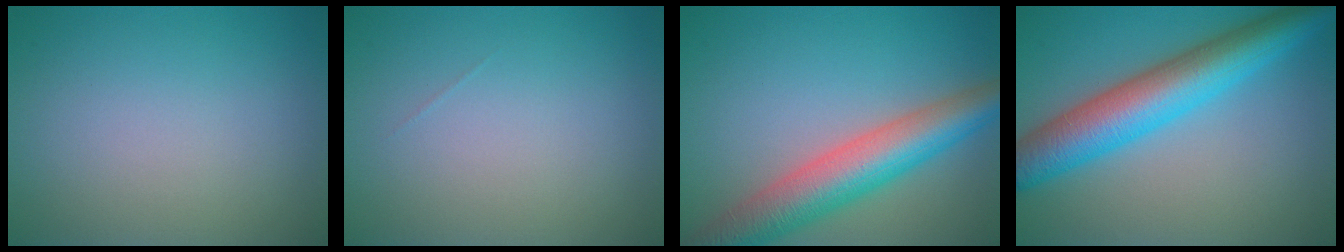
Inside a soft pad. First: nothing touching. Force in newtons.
{"total": 0.0}
{"total": 7.9, "press": 7.9, "slide": 0.4}
{"total": 8.4, "press": 8.4, "slide": 0.2}